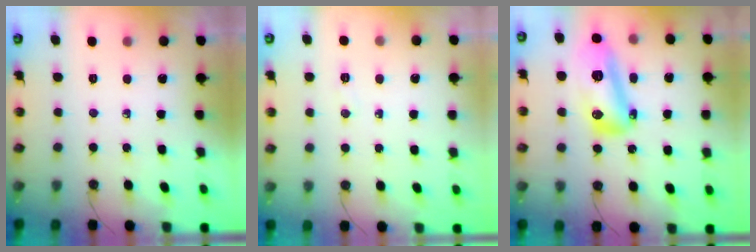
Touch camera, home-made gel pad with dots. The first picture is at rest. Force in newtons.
{"total": 3.4, "press": 3.3, "slide": 0.9}
{"total": 15.0, "press": 14.9, "slide": 1.4}